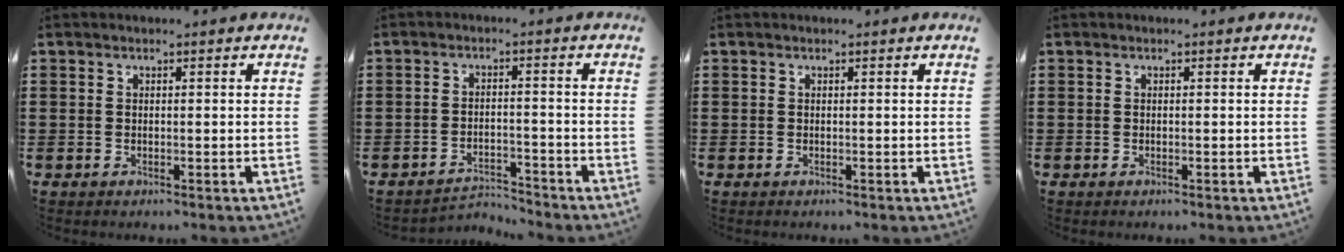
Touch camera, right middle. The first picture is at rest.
{"total": 2.9, "force": [-2.9, 0.3, 0.4], "torque": [-0.012, 0.003, -0.062]}
{"total": 0.0}
{"total": 0.0}